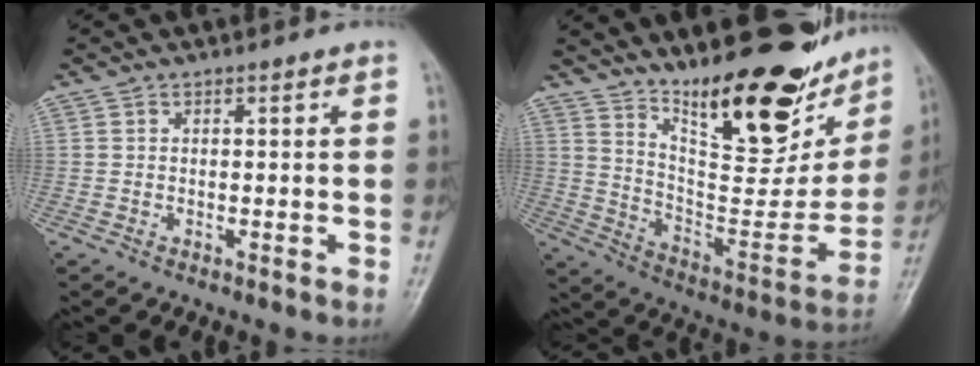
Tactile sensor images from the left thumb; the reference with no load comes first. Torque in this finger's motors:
{"motor_torque": [1.07, -0.47, 1.51, -1.26, 0.32]}